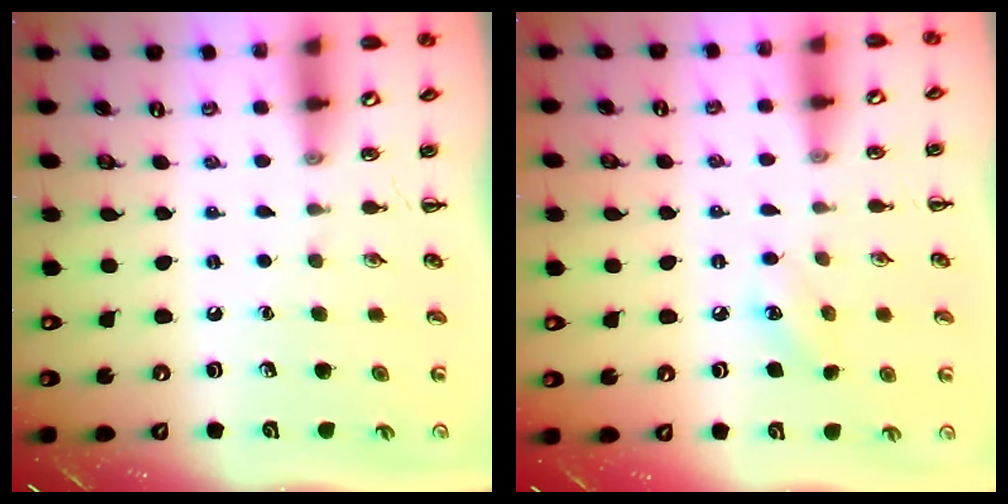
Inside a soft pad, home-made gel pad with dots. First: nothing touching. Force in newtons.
{"total": 7.5, "press": 7.3, "slide": 1.9}